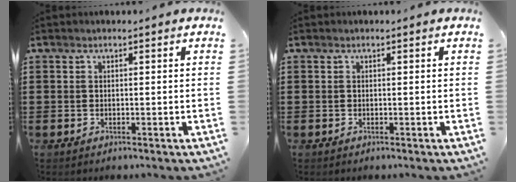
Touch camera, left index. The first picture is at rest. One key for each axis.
{"total": 0.0}